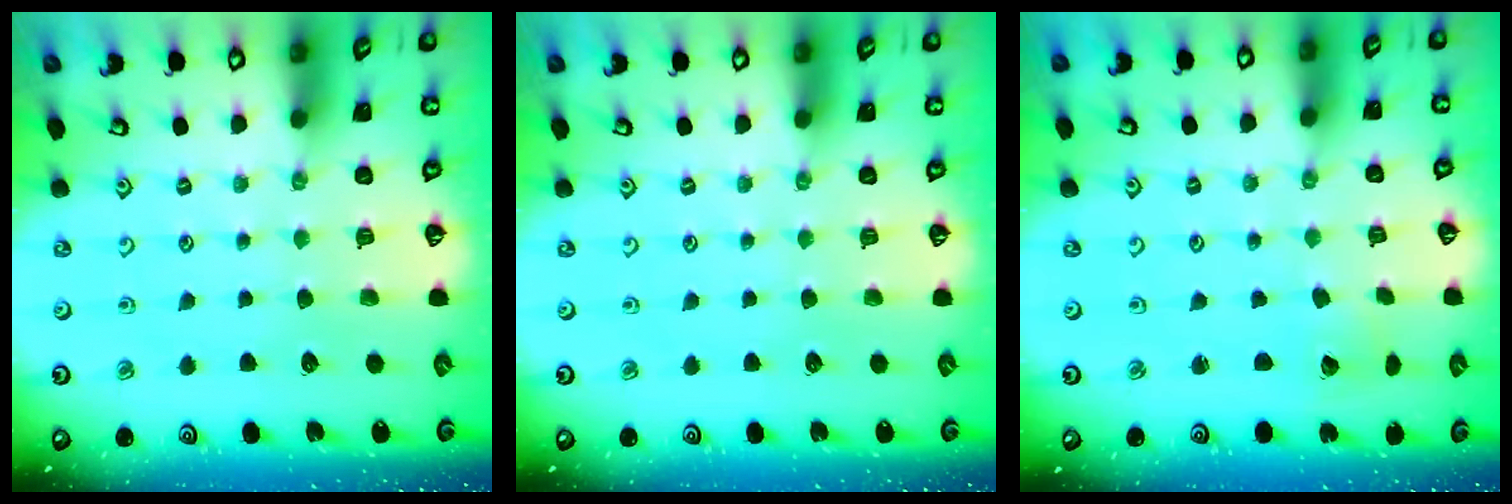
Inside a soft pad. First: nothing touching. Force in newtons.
{"total": 0.0}
{"total": 1.9, "press": 1.9, "slide": 0.1}